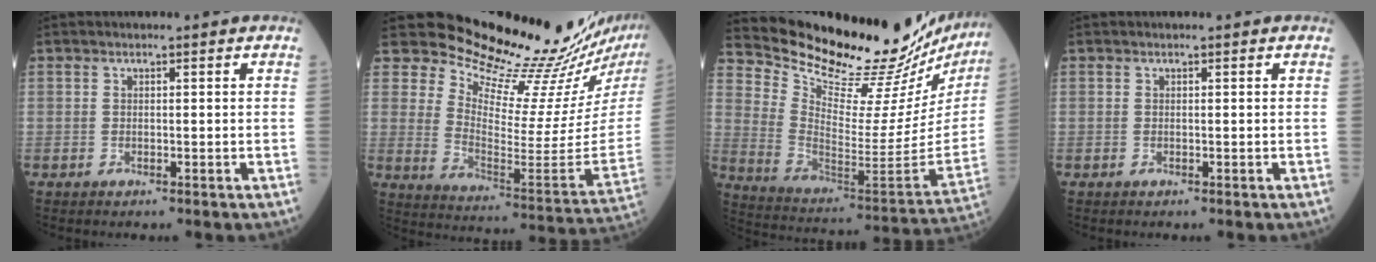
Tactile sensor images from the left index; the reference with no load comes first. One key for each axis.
{"total": 21.1, "fx": 19.9, "fy": 1.0, "fz": 7.1, "tx": -0.123, "ty": -0.135, "tz": 0.271}
{"total": 30.0, "fx": 28.0, "fy": 3.6, "fz": 10.0, "tx": -0.176, "ty": -0.135, "tz": 0.381}
{"total": 0.0}